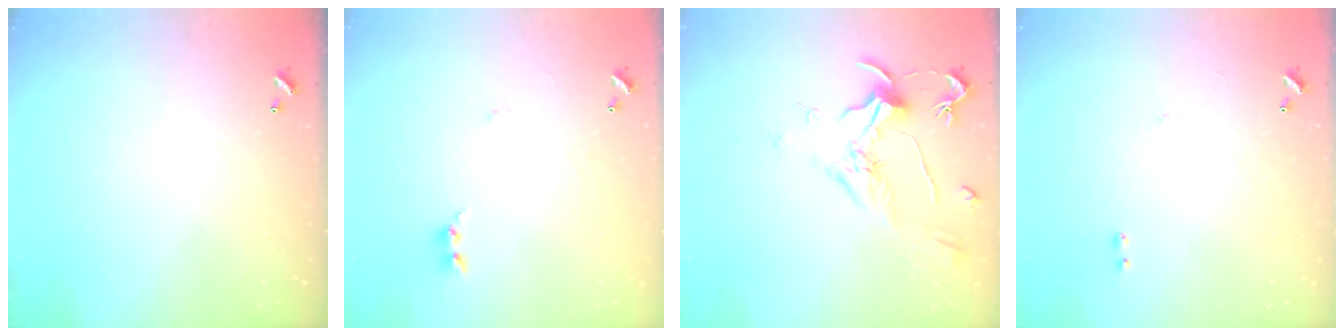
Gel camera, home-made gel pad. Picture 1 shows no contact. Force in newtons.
{"total": 2.0, "press": 1.9, "slide": 0.7}
{"total": 1.8, "press": 1.6, "slide": 0.9}
{"total": 1.2, "press": 1.0, "slide": 0.6}